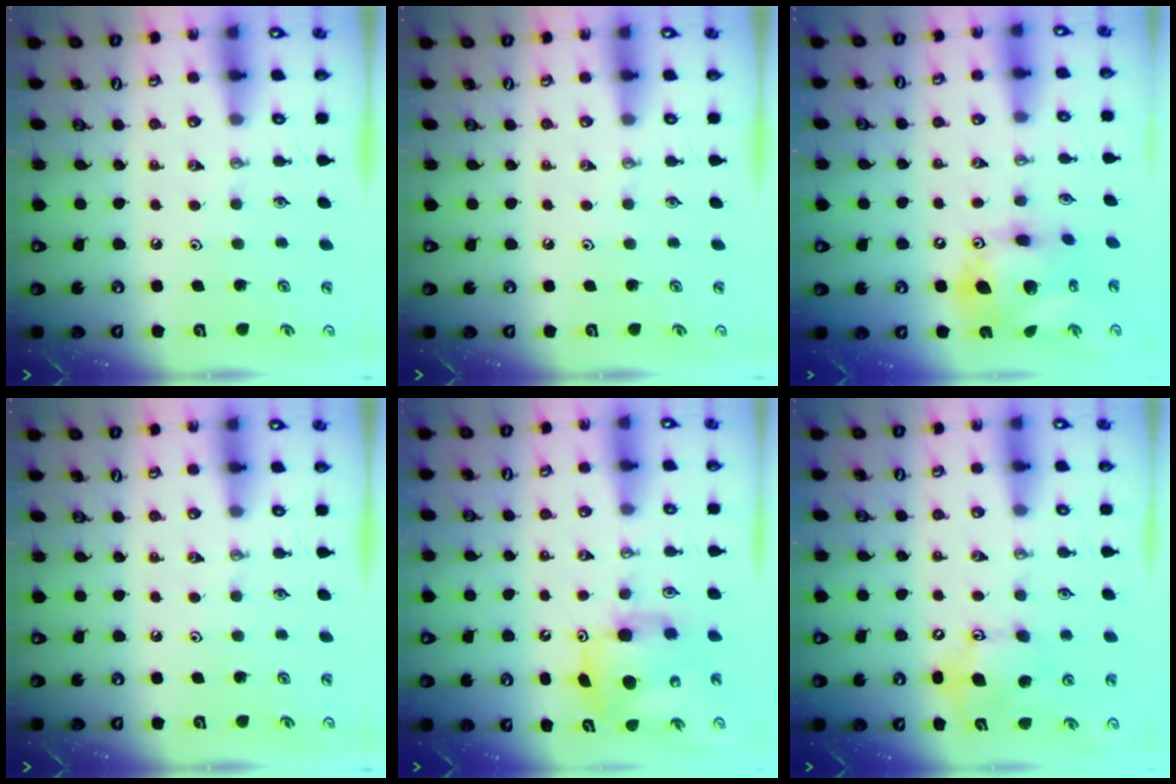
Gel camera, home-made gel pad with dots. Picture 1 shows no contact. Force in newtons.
{"total": 0.0}
{"total": 15.6, "press": 15.5, "slide": 1.6}
{"total": 0.0}
{"total": 7.8, "press": 7.7, "slide": 0.4}
{"total": 11.6, "press": 11.2, "slide": 2.9}